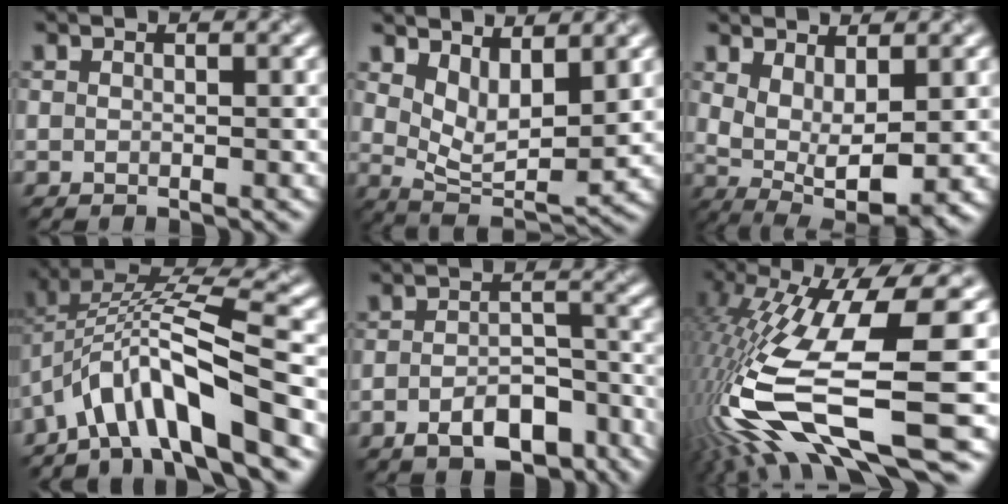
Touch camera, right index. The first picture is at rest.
{"total": 4.3, "force": [2.0, 1.9, 3.2], "torque": [-0.070, -0.011, 0.051]}
{"total": 5.0, "force": [0.4, 2.5, 4.4], "torque": [-0.090, -0.009, 0.028]}
{"total": 9.4, "force": [-5.0, 2.4, 7.6], "torque": [-0.134, 0.022, -0.084]}
{"total": 6.7, "force": [-4.9, 2.6, 3.8], "torque": [-0.059, 0.005, -0.062]}
{"total": 13.6, "force": [-4.1, 3.0, 12.6], "torque": [-0.266, -0.002, -0.046]}